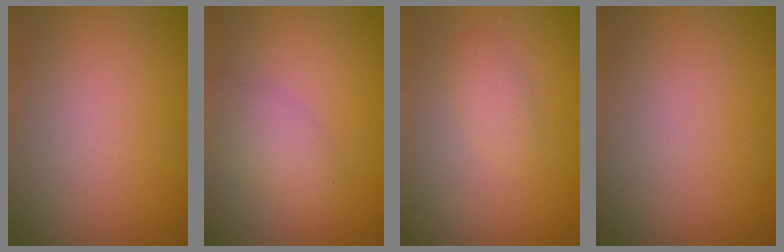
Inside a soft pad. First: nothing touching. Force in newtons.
{"total": 2.8, "press": 2.8, "slide": 0.0}
{"total": 1.8, "press": 1.8, "slide": 0.2}
{"total": 0.0}